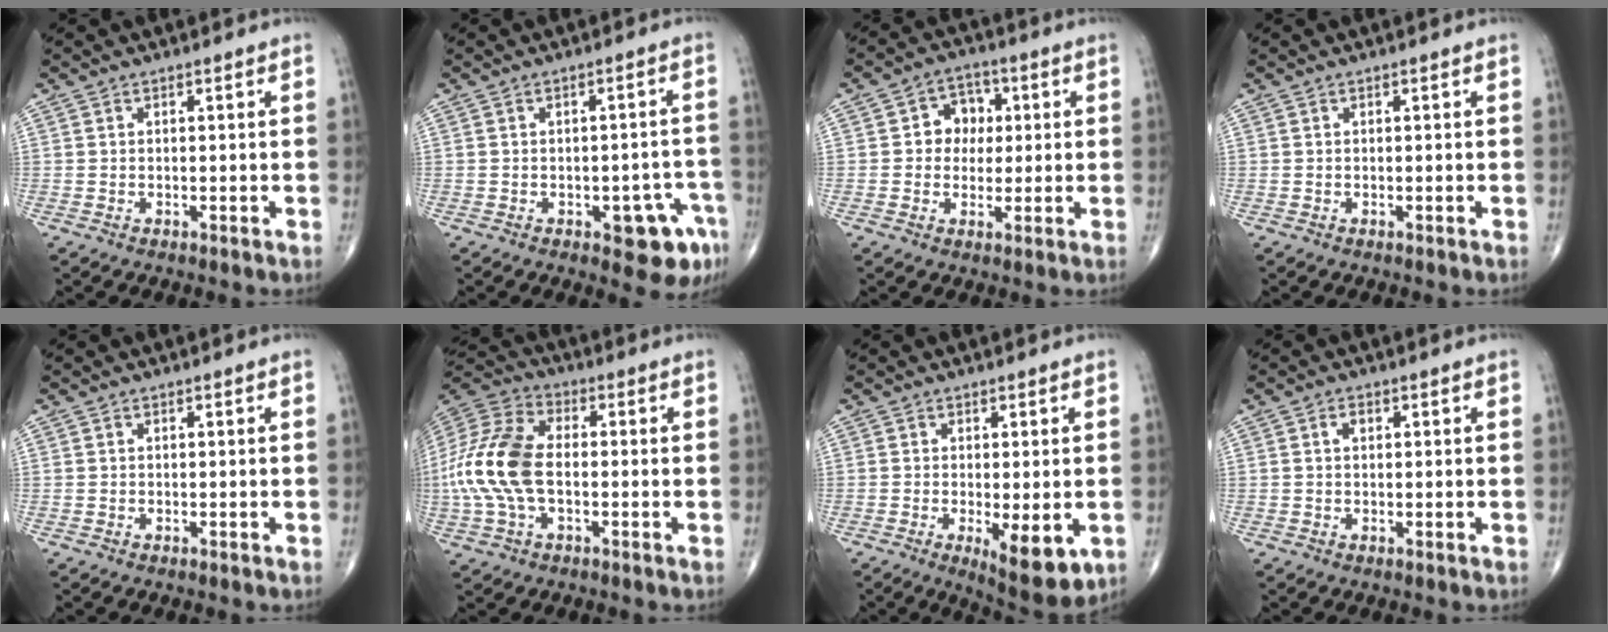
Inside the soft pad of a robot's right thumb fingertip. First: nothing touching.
{"total": 8.0, "force": [-3.7, 3.4, 6.2], "torque": [-0.050, 0.020, -0.039]}
{"total": 6.7, "force": [0.9, 5.7, 3.3], "torque": [-0.009, 0.009, 0.006]}
{"total": 0.0}
{"total": 0.0}
{"total": 16.2, "force": [-1.4, 9.2, 13.2], "torque": [-0.297, 0.028, -0.029]}
{"total": 8.8, "force": [-2.4, 3.0, 7.9], "torque": [-0.109, -0.021, -0.028]}
{"total": 1.5, "force": [0.4, 0.9, 1.1], "torque": [-0.018, 0.004, 0.005]}